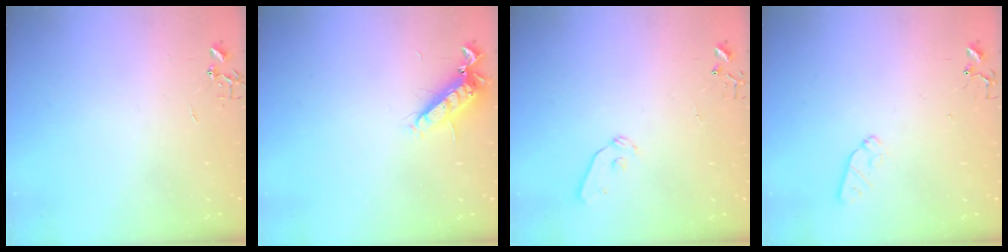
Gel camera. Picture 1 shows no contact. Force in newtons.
{"total": 12.4, "press": 12.3, "slide": 1.5}
{"total": 8.7, "press": 8.7, "slide": 0.9}
{"total": 5.9, "press": 5.8, "slide": 0.8}